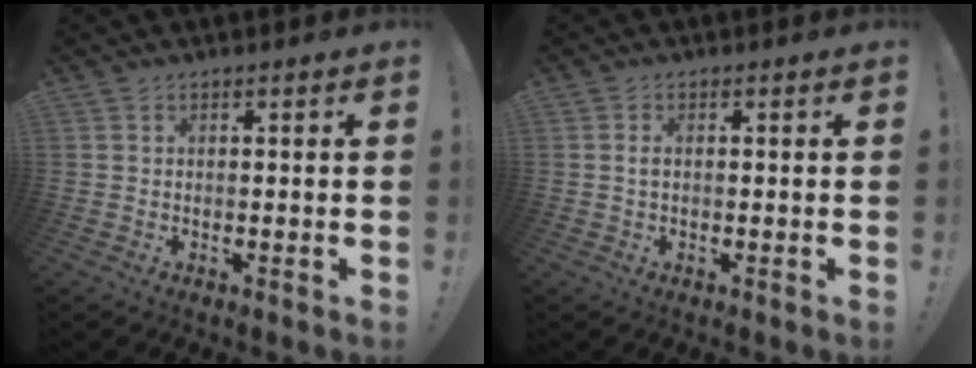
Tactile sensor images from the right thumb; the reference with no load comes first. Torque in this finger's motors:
{"motor_torque": [-0.01, -0.15, -0.12, 0.26, -0.08]}